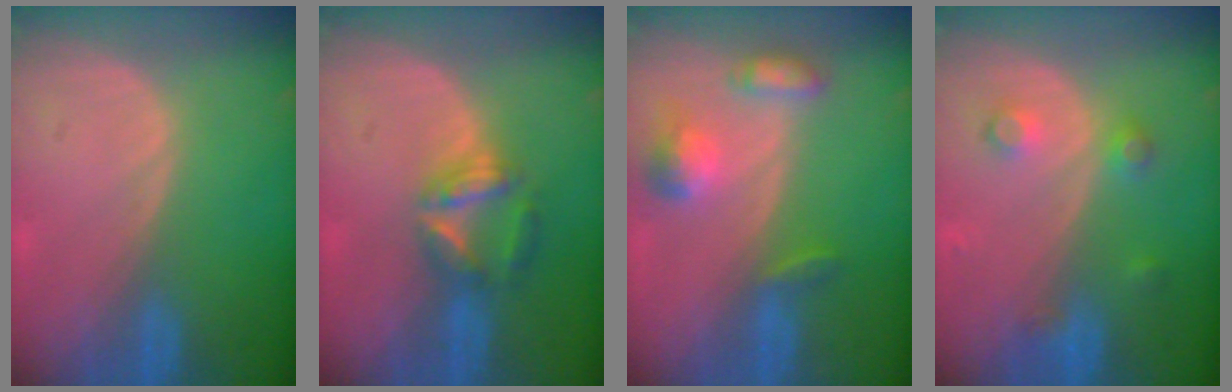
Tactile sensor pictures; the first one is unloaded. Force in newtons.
{"total": 5.8, "press": 5.4, "slide": 2.3}
{"total": 5.7, "press": 5.4, "slide": 2.0}
{"total": 3.7, "press": 3.5, "slide": 1.4}